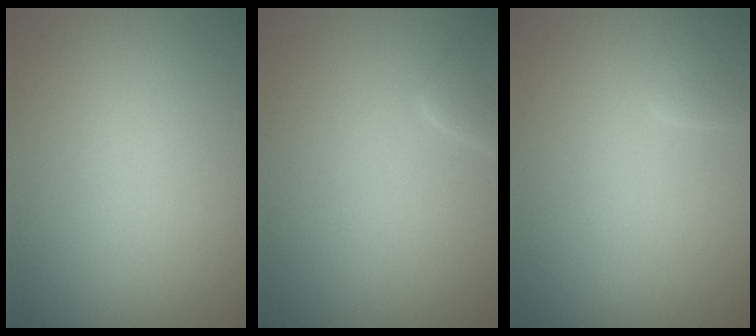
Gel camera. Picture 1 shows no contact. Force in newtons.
{"total": 1.5, "press": 1.5, "slide": 0.1}
{"total": 1.3, "press": 1.3, "slide": 0.1}